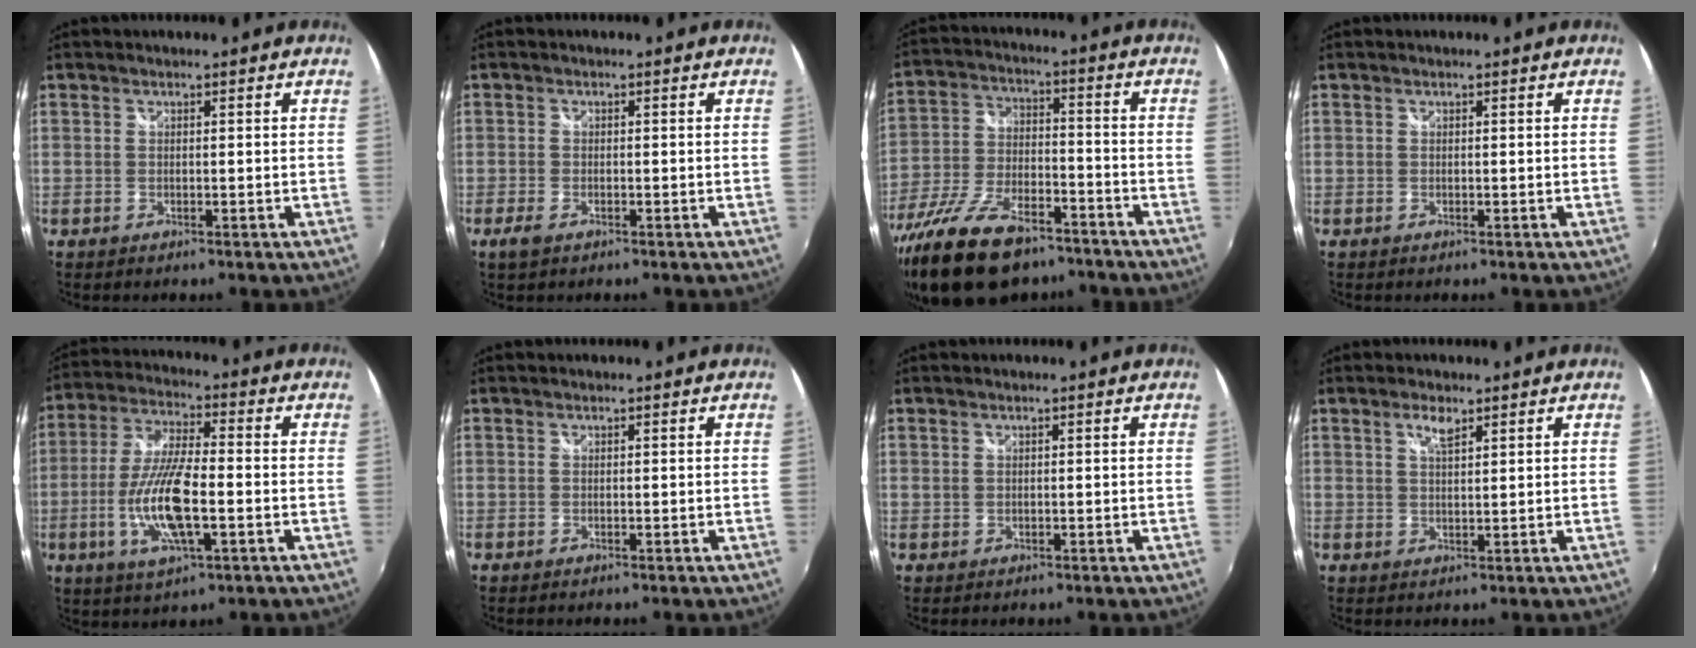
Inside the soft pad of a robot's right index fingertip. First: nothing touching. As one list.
[{"total": 2.5, "force": [-1.7, 1.1, 1.5], "torque": [-0.034, -0.007, -0.032]}, {"total": 19.6, "force": [-14.2, 8.3, 10.6], "torque": [-0.223, -0.030, -0.242]}, {"total": 0.0}, {"total": 13.5, "force": [-3.5, 3.9, 12.4], "torque": [-0.255, -0.008, -0.066]}, {"total": 0.0}, {"total": 0.6, "force": [0.1, 0.6, 0.1], "torque": [0.001, 0.001, 0.002]}, {"total": 2.7, "force": [1.7, 0.8, 1.9], "torque": [-0.032, 0.003, 0.029]}]